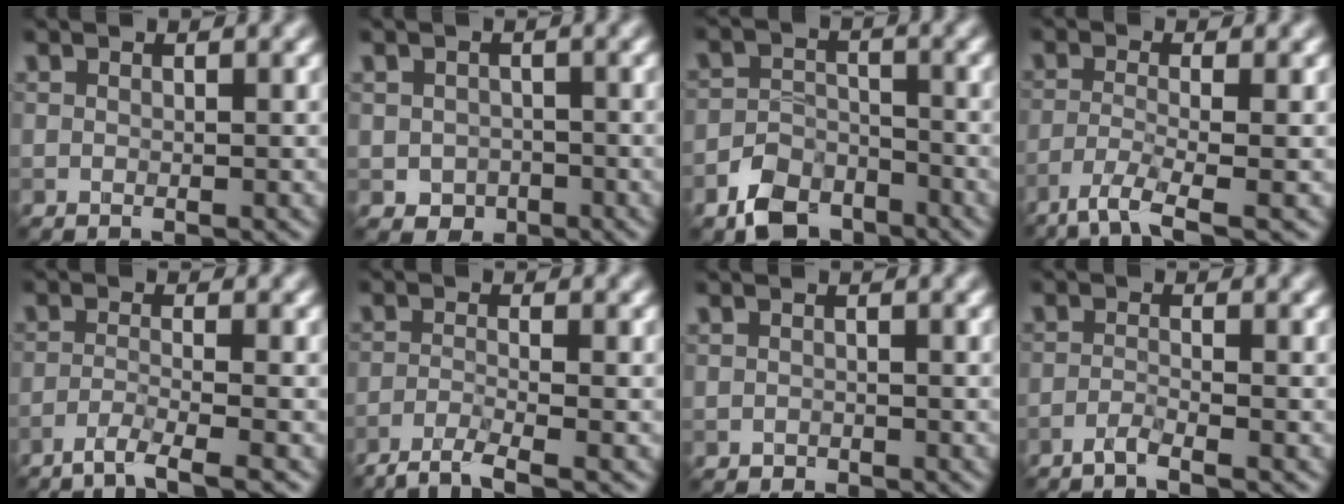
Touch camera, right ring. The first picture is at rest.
{"total": 2.0, "force": [-0.6, 1.8, 0.7], "torque": [-0.004, -0.003, -0.014]}
{"total": 5.0, "force": [-3.6, 2.9, 1.8], "torque": [-0.030, -0.003, -0.068]}
{"total": 3.9, "force": [-2.7, 0.6, 2.8], "torque": [-0.051, -0.007, -0.061]}
{"total": 3.2, "force": [-2.4, 0.2, 2.1], "torque": [-0.033, 0.001, -0.057]}
{"total": 3.2, "force": [-2.4, 0.4, 2.1], "torque": [-0.037, -0.002, -0.059]}
{"total": 0.5, "force": [-0.4, 0.4, -0.1], "torque": [0.005, -0.001, -0.006]}
{"total": 1.7, "force": [-1.3, 0.1, 1.1], "torque": [-0.018, 0.001, -0.037]}